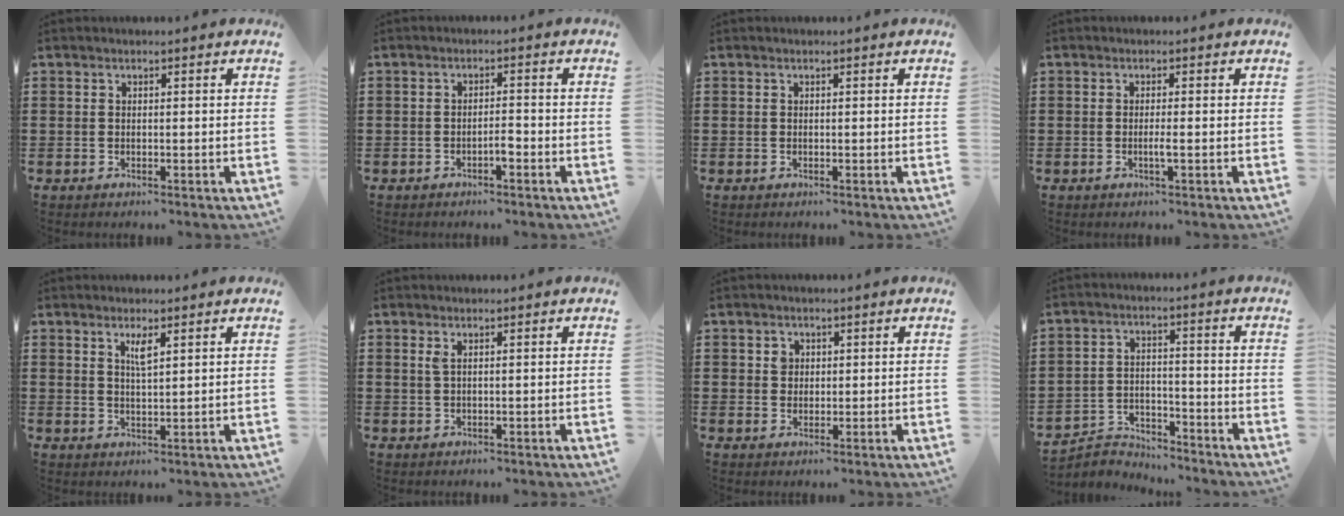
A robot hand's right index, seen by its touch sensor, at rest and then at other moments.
{"total": 2.2, "force": [-1.2, 0.3, 1.8], "torque": [-0.034, -0.001, -0.022]}
{"total": 0.0}
{"total": 1.6, "force": [-0.6, -0.2, 1.5], "torque": [-0.028, -0.006, -0.010]}
{"total": 2.5, "force": [1.4, 0.4, 2.0], "torque": [-0.034, -0.001, 0.020]}
{"total": 1.1, "force": [0.4, 0.3, 1.0], "torque": [-0.021, 0.003, 0.007]}
{"total": 1.8, "force": [0.6, 1.6, 0.8], "torque": [-0.020, 0.007, 0.011]}
{"total": 4.1, "force": [-3.9, 1.2, 0.1], "torque": [-0.016, 0.005, -0.086]}